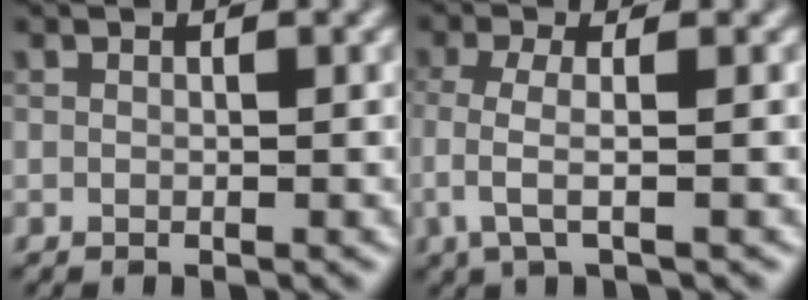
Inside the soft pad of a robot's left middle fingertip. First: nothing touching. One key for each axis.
{"total": 2.8, "fx": -0.6, "fy": 0.7, "fz": 2.6, "tx": -0.058, "ty": -0.006, "tz": -0.016}